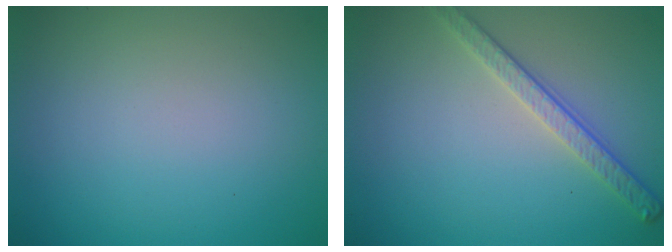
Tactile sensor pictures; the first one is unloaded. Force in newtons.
{"total": 2.8, "press": 2.6, "slide": 1.1}